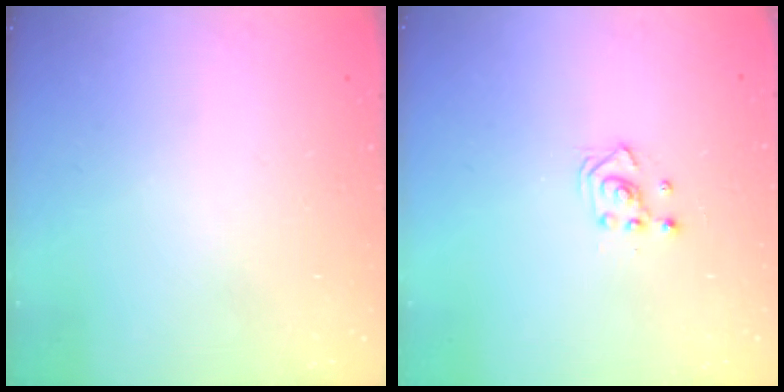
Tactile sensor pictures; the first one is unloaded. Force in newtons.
{"total": 2.3, "press": 2.3, "slide": 0.3}